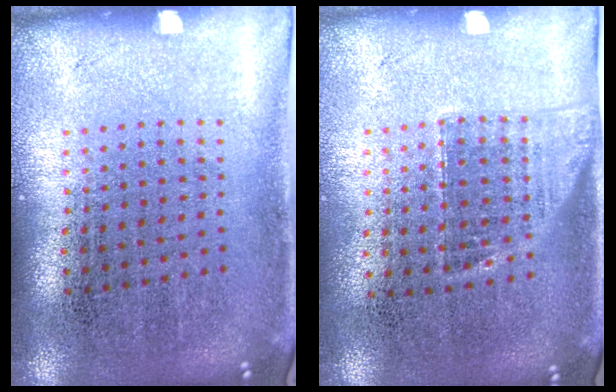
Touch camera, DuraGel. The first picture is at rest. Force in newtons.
{"total": 1.2, "press": 1.0, "slide": 0.8}